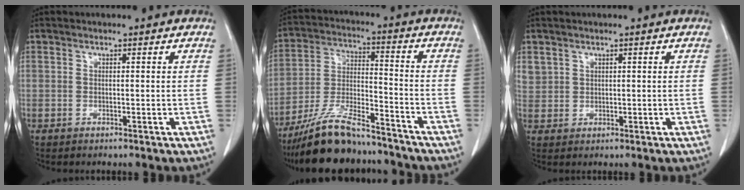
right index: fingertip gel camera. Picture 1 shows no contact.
{"total": 14.5, "force": [-12.4, 2.7, 7.1], "torque": [-0.139, -0.005, -0.222]}
{"total": 2.6, "force": [1.3, 2.2, 0.4], "torque": [-0.002, 0.005, 0.031]}